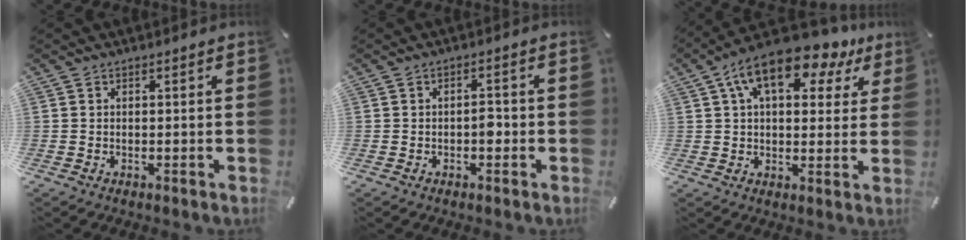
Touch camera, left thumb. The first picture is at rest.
{"total": 2.4, "force": [-0.7, 1.4, 1.9], "torque": [-0.035, 0.007, -0.014]}
{"total": 13.8, "force": [7.0, 7.0, 9.7], "torque": [-0.157, -0.020, 0.119]}